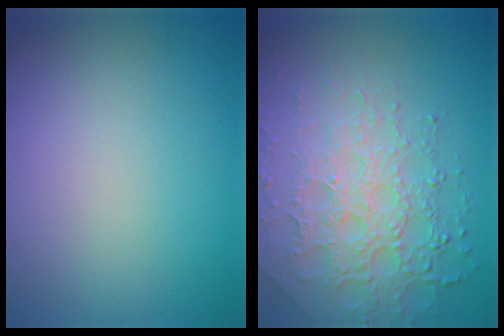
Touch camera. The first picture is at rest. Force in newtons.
{"total": 7.2, "press": 5.2, "slide": 5.0}